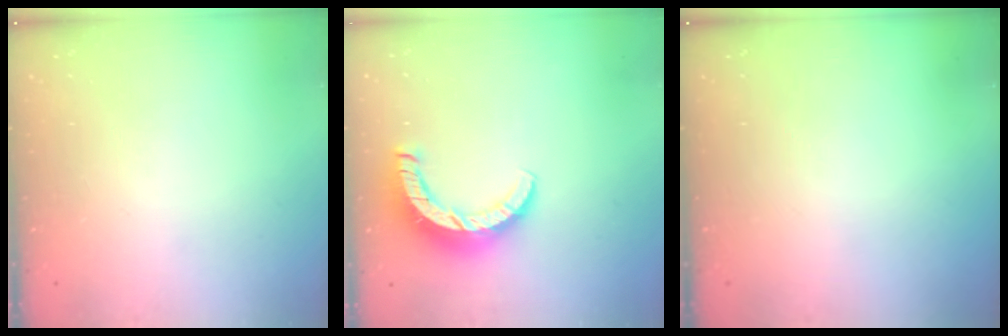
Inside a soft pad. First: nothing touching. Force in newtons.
{"total": 9.4, "press": 9.4, "slide": 0.8}
{"total": 0.0}